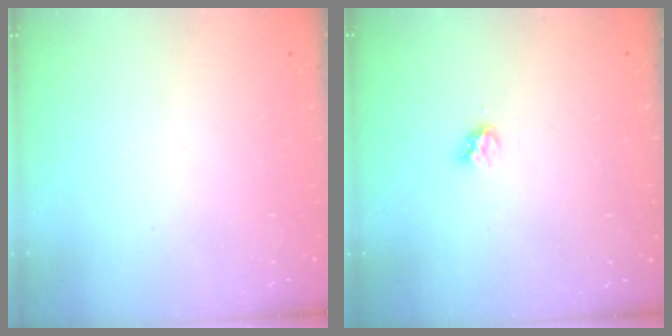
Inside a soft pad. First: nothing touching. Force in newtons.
{"total": 2.4, "press": 2.4, "slide": 0.3}